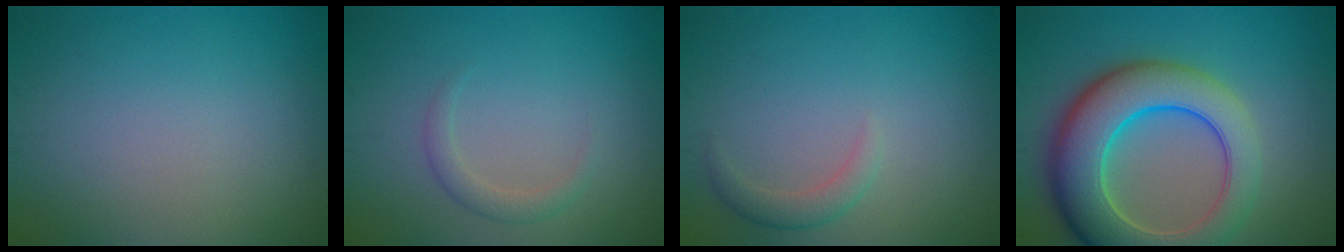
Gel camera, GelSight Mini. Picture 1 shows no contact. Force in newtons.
{"total": 1.6, "press": 1.6, "slide": 0.1}
{"total": 1.6, "press": 1.6, "slide": 0.1}
{"total": 10.2, "press": 10.2, "slide": 0.3}